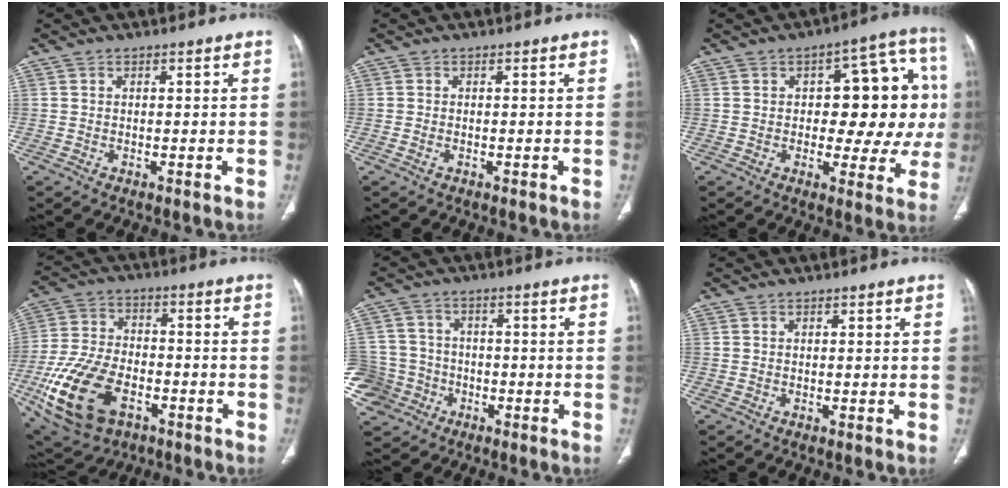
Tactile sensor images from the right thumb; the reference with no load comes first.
{"total": 0.8, "force": [0.3, 0.5, -0.6], "torque": [0.007, 0.005, 0.006]}
{"total": 18.0, "force": [1.1, 8.8, 15.7], "torque": [-0.152, 0.031, 0.014]}
{"total": 18.6, "force": [-7.1, 12.1, 12.2], "torque": [-0.250, 0.023, -0.117]}
{"total": 10.6, "force": [-4.9, 9.2, 2.0], "torque": [-0.048, 0.037, -0.081]}
{"total": 0.0}